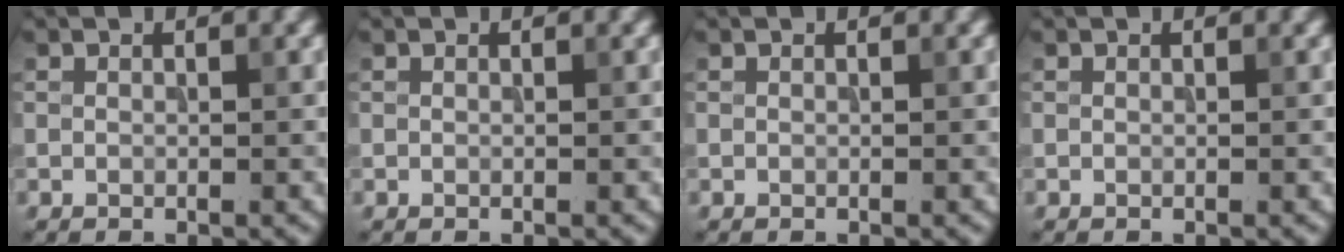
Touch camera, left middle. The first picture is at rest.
{"total": 0.0}
{"total": 0.0}
{"total": 0.0}